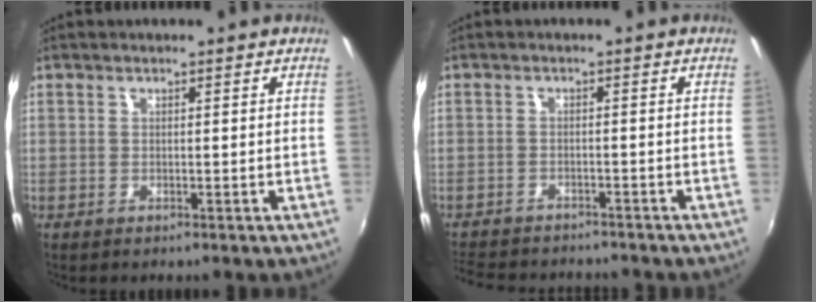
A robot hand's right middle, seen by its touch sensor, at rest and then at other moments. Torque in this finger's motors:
{"motor_torque": [0.97, -1.17, 0.16, 0.05]}